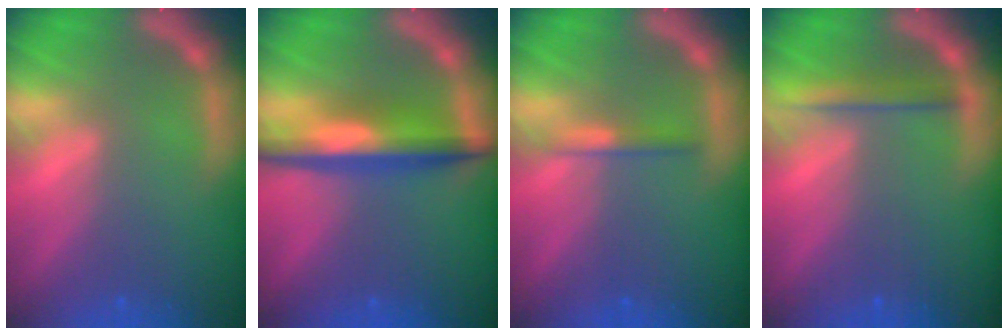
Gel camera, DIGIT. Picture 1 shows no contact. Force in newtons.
{"total": 6.0}
{"total": 1.4}
{"total": 2.5}